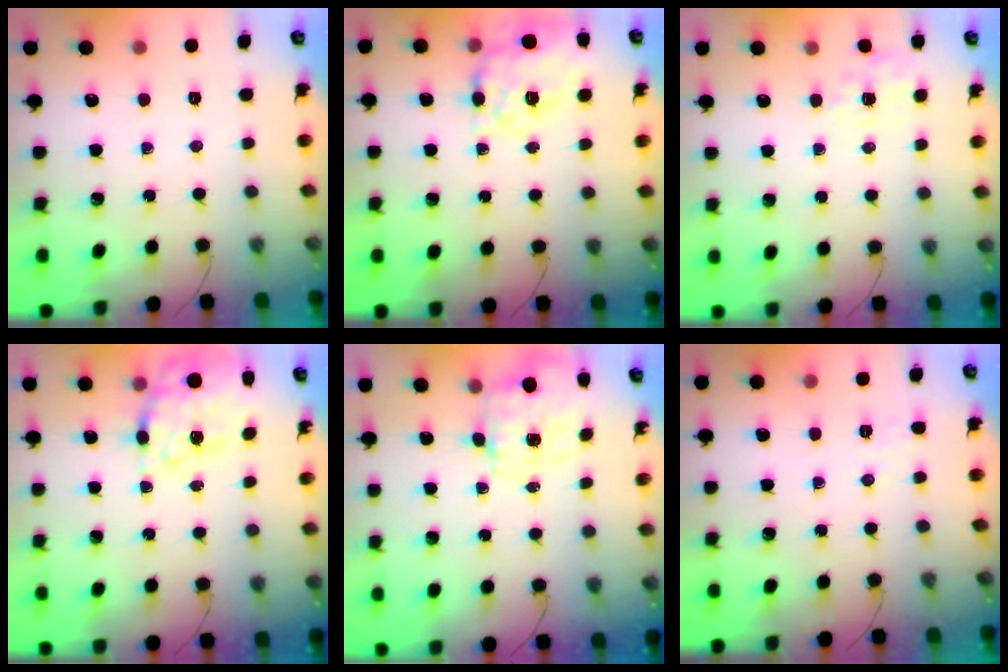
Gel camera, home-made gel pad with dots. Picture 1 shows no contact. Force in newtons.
{"total": 14.7, "press": 14.2, "slide": 3.8}
{"total": 2.5, "press": 1.8, "slide": 1.7}
{"total": 18.2, "press": 17.8, "slide": 3.9}
{"total": 2.6, "press": 2.4, "slide": 1.0}
{"total": 1.2, "press": 0.3, "slide": 1.2}